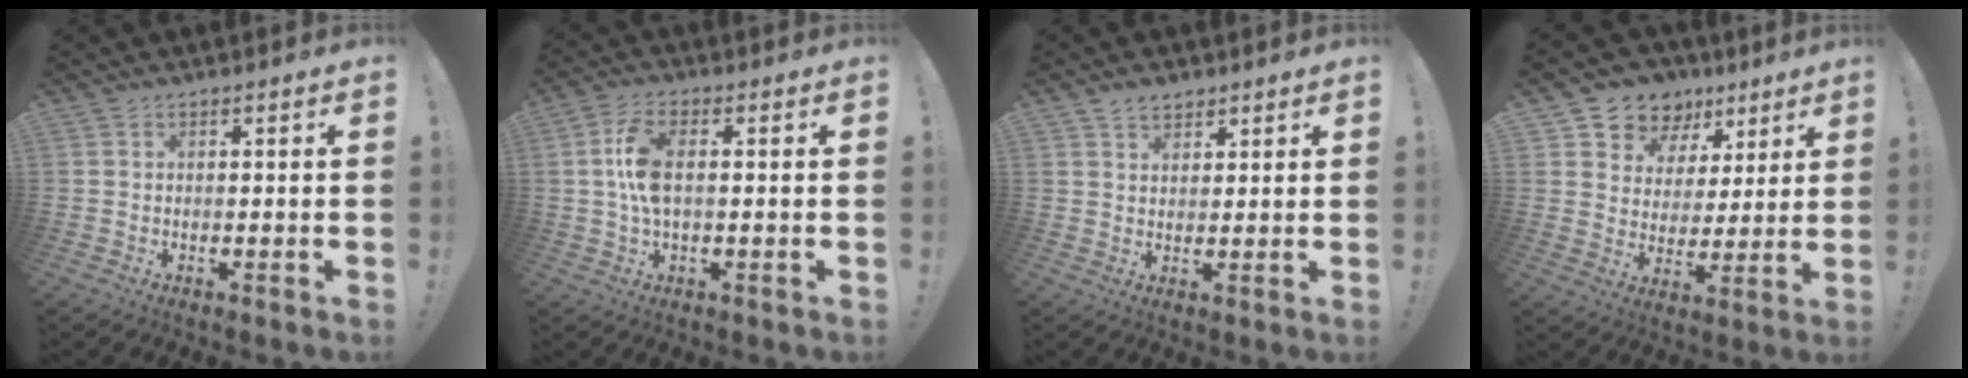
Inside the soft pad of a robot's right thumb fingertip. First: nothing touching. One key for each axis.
{"total": 9.0, "fx": 0.4, "fy": 3.8, "fz": 8.1, "tx": -0.164, "ty": -0.004, "tz": 0.006}
{"total": 4.0, "fx": 2.9, "fy": 2.5, "fz": 1.2, "tx": -0.012, "ty": -0.014, "tz": 0.053}
{"total": 9.2, "fx": 5.2, "fy": 7.4, "fz": 2.0, "tx": -0.032, "ty": -0.037, "tz": 0.104}